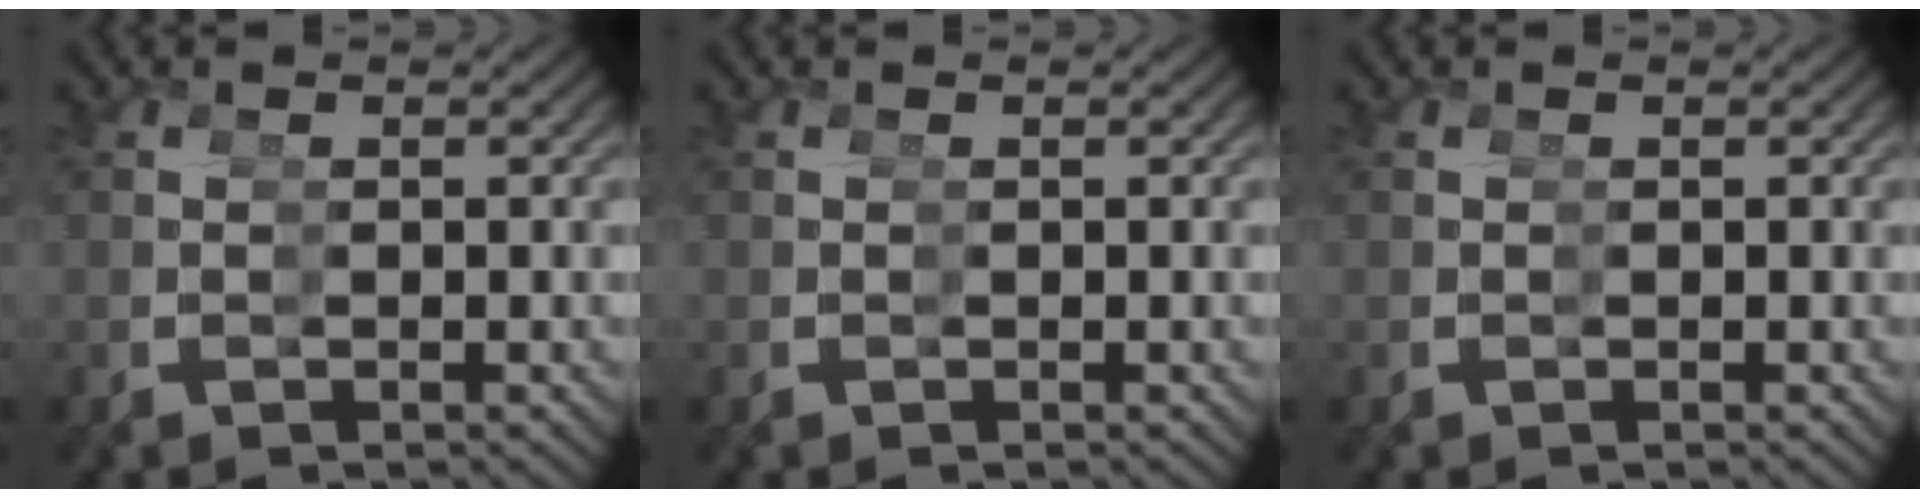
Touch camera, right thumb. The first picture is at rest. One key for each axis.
{"total": 0.0}
{"total": 0.0}